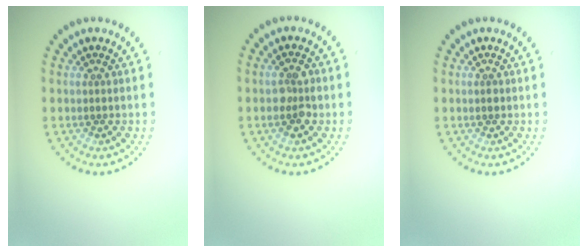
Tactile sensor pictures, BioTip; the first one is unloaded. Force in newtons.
{"total": 2.7, "press": 2.7, "slide": 0.3}
{"total": 0.6, "press": 0.6, "slide": 0.1}